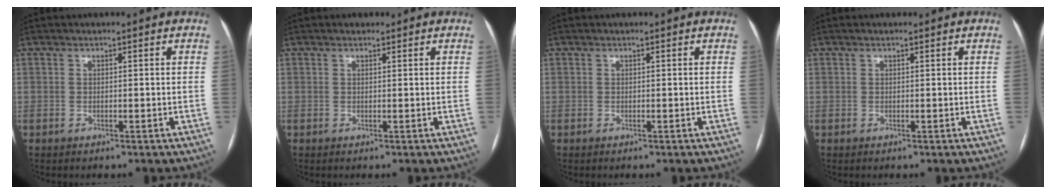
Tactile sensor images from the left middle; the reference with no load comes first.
{"total": 0.7, "force": [0.5, 0.4, 0.2], "torque": [-0.007, 0.005, 0.007]}
{"total": 0.0}
{"total": 0.0}